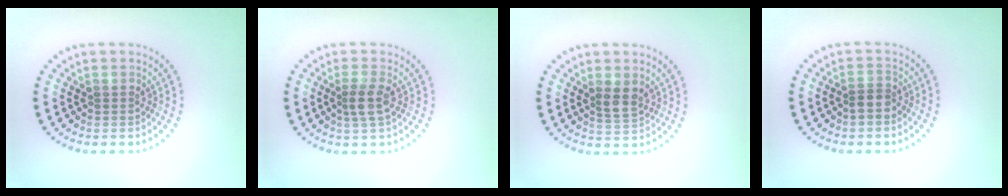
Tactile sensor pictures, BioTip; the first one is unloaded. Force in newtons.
{"total": 2.1, "press": 1.8, "slide": 1.1}
{"total": 2.1, "press": 1.9, "slide": 0.8}
{"total": 1.7, "press": 1.5, "slide": 0.9}